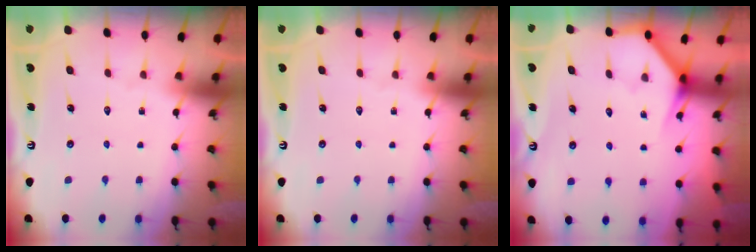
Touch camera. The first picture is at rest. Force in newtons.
{"total": 0.0}
{"total": 3.8, "press": 3.8, "slide": 0.3}